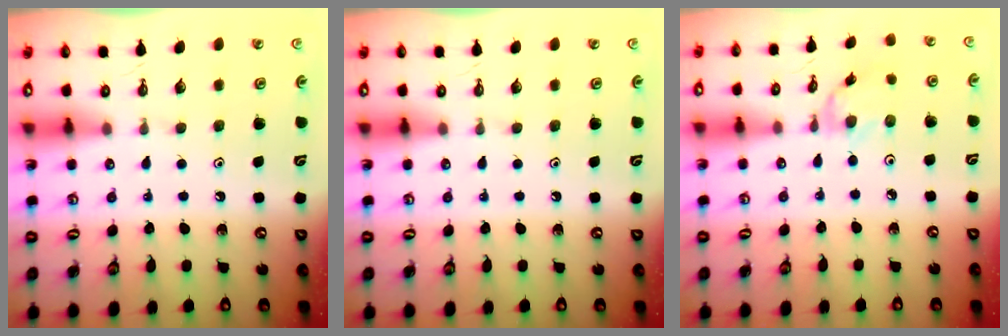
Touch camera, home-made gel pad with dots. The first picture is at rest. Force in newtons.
{"total": 0.0}
{"total": 2.4, "press": 2.4, "slide": 0.1}